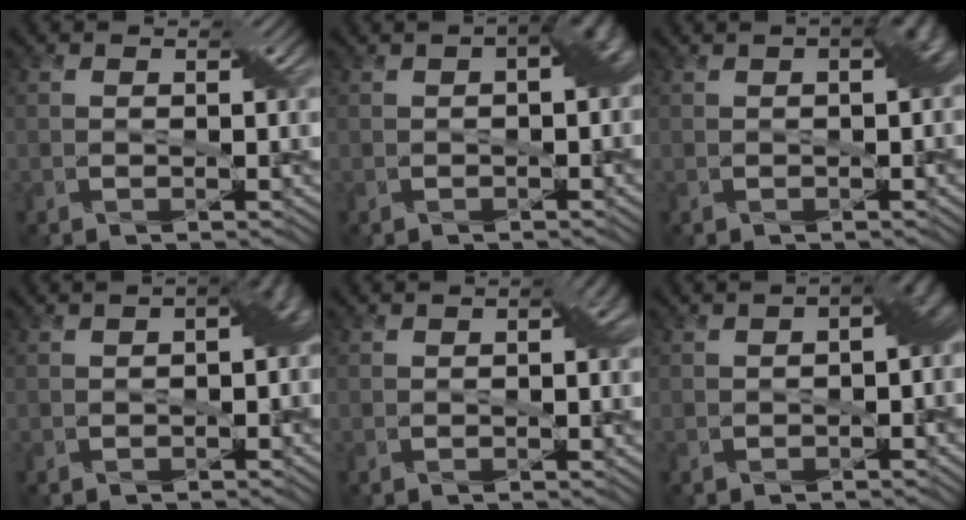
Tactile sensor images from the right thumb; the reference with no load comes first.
{"total": 4.2, "force": [0.4, 1.9, 3.8], "torque": [-0.042, 0.011, 0.006]}
{"total": 3.2, "force": [0.5, 1.1, 3.0], "torque": [-0.032, 0.015, 0.006]}
{"total": 4.4, "force": [-0.1, 2.4, 3.7], "torque": [-0.043, 0.003, 0.002]}
{"total": 1.9, "force": [0.2, 0.6, 1.8], "torque": [-0.025, 0.009, 0.002]}
{"total": 5.1, "force": [-0.4, 2.8, 4.3], "torque": [-0.052, 0.002, -0.005]}